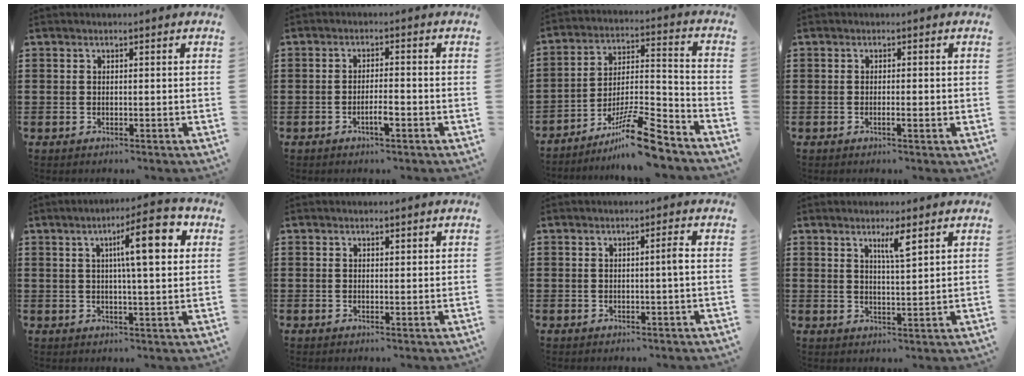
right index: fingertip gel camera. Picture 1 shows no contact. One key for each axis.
{"total": 2.8, "fx": -1.5, "fy": 0.5, "fz": 2.4, "tx": -0.041, "ty": 0.003, "tz": -0.027}
{"total": 12.4, "fx": -9.6, "fy": 1.9, "fz": 7.5, "tx": -0.118, "ty": 0.032, "tz": -0.179}
{"total": 1.2, "fx": -0.3, "fy": 0.1, "fz": 1.1, "tx": -0.019, "ty": -0.002, "tz": -0.005}
{"total": 11.0, "fx": 3.5, "fy": 2.2, "fz": 10.2, "tx": -0.169, "ty": 0.000, "tz": 0.048}
{"total": 0.6, "fx": 0.4, "fy": 0.4, "fz": 0.2, "tx": -0.005, "ty": 0.003, "tz": 0.008}
{"total": 1.7, "fx": -0.1, "fy": -0.4, "fz": 1.7, "tx": -0.029, "ty": -0.002, "tz": -0.006}
{"total": 3.7, "fx": 2.3, "fy": 0.3, "fz": 2.9, "tx": -0.053, "ty": -0.002, "tz": 0.037}